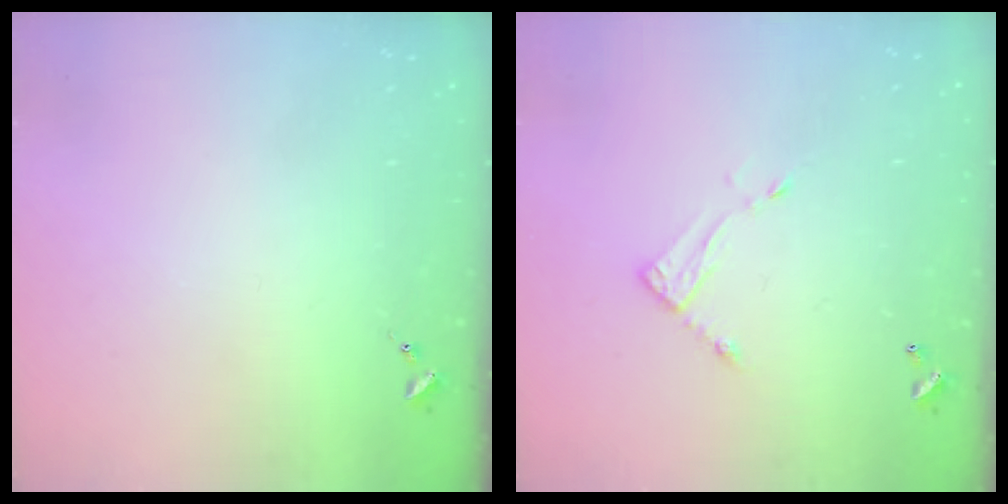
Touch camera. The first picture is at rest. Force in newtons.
{"total": 7.1, "press": 7.1, "slide": 0.5}